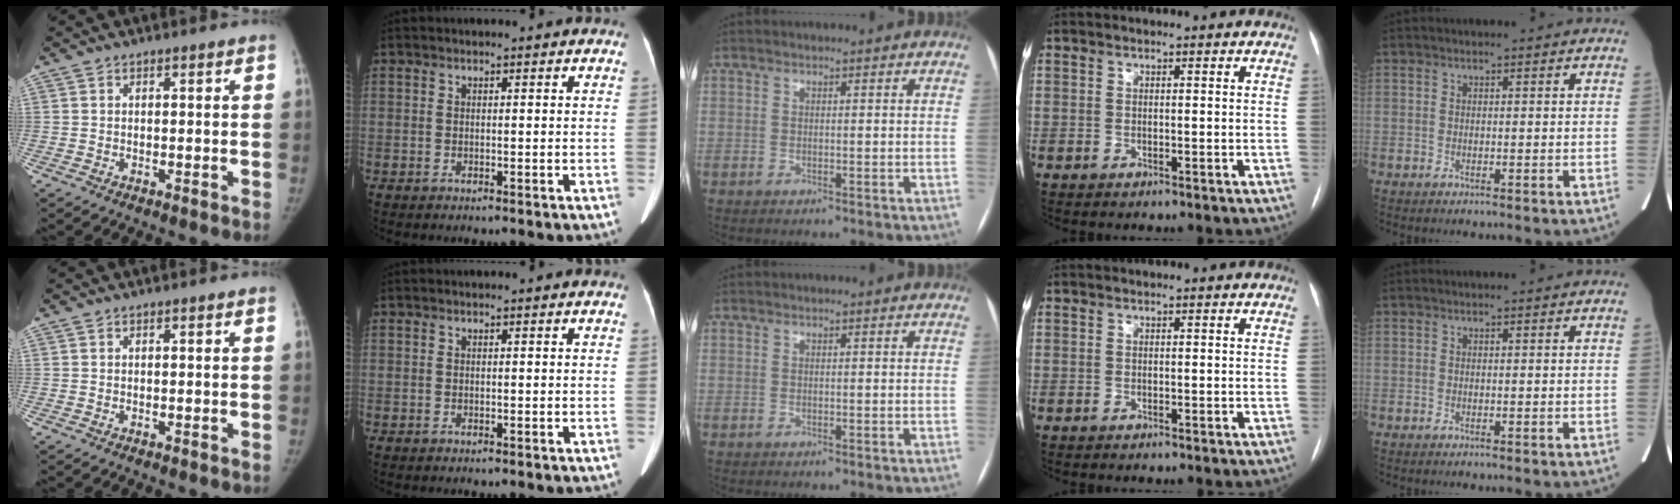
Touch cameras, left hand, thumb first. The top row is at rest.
{}